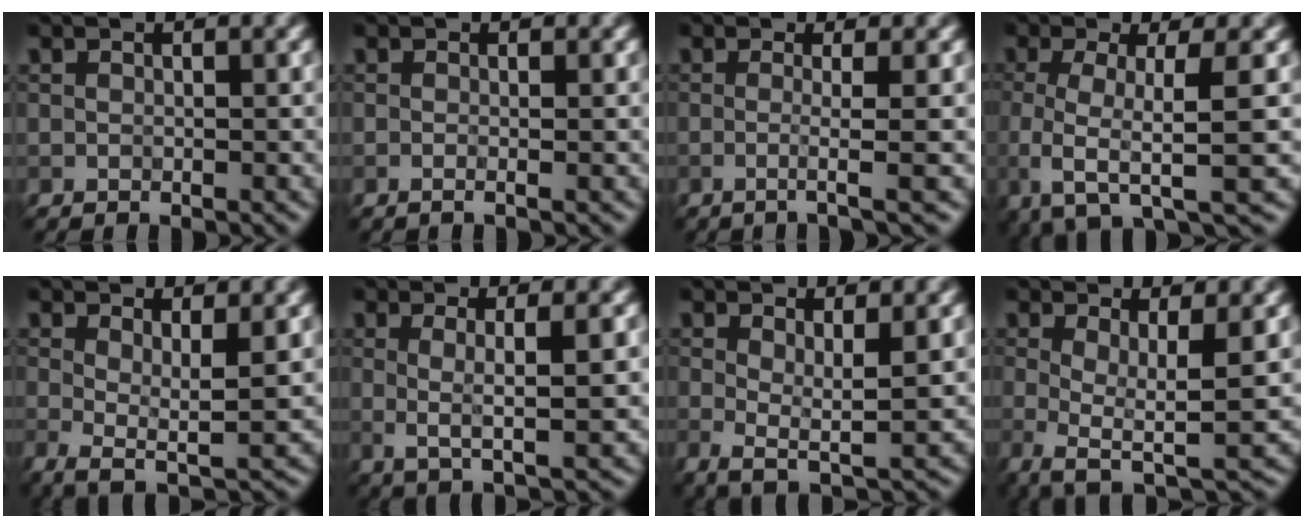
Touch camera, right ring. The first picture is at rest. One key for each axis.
{"total": 1.4, "fx": -0.1, "fy": 0.6, "fz": 1.2, "tx": -0.009, "ty": -0.009, "tz": -0.017}
{"total": 2.8, "fx": -0.3, "fy": 0.6, "fz": 2.7, "tx": -0.039, "ty": -0.007, "tz": -0.018}
{"total": 6.0, "fx": -1.1, "fy": 1.7, "fz": 5.6, "tx": -0.090, "ty": -0.015, "tz": -0.030}
{"total": 3.6, "fx": 0.7, "fy": 1.0, "fz": 3.4, "tx": -0.056, "ty": -0.012, "tz": 0.010}
{"total": 4.2, "fx": 0.4, "fy": 0.9, "fz": 4.1, "tx": -0.069, "ty": -0.006, "tz": 0.008}
{"total": 3.1, "fx": 0.7, "fy": 1.0, "fz": 2.9, "tx": -0.049, "ty": -0.011, "tz": 0.012}
{"total": 4.8, "fx": -0.1, "fy": 1.3, "fz": 4.6, "tx": -0.074, "ty": -0.009, "tz": -0.005}